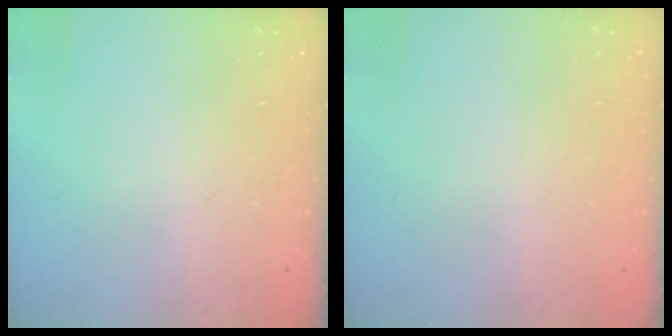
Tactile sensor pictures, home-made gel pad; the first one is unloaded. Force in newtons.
{"total": 0.0}